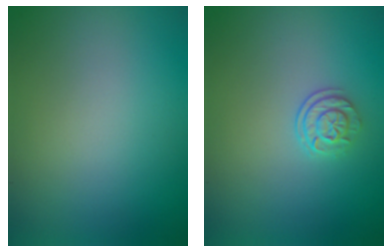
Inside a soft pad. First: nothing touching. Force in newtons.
{"total": 2.2, "press": 1.7, "slide": 1.4}